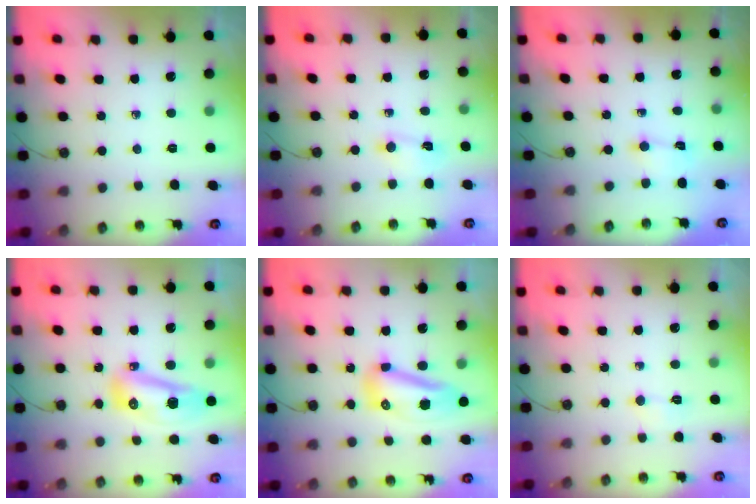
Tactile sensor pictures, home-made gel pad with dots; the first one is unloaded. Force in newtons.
{"total": 2.9, "press": 2.9, "slide": 0.4}
{"total": 1.2, "press": 1.0, "slide": 0.6}
{"total": 10.6, "press": 10.5, "slide": 1.4}
{"total": 11.2, "press": 11.2, "slide": 1.3}
{"total": 2.7, "press": 2.6, "slide": 0.5}